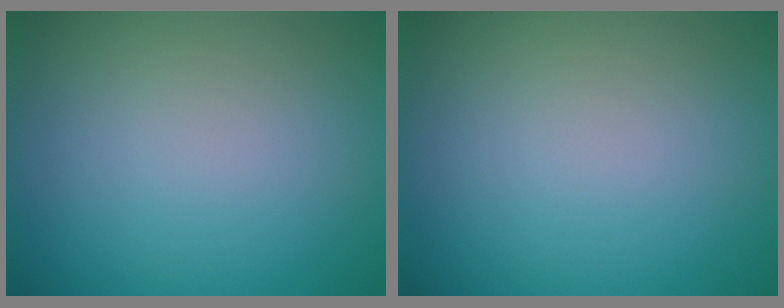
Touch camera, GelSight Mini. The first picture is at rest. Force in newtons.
{"total": 0.0}